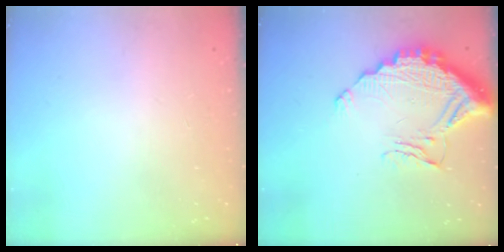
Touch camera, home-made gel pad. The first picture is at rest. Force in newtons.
{"total": 14.0, "press": 13.9, "slide": 0.9}